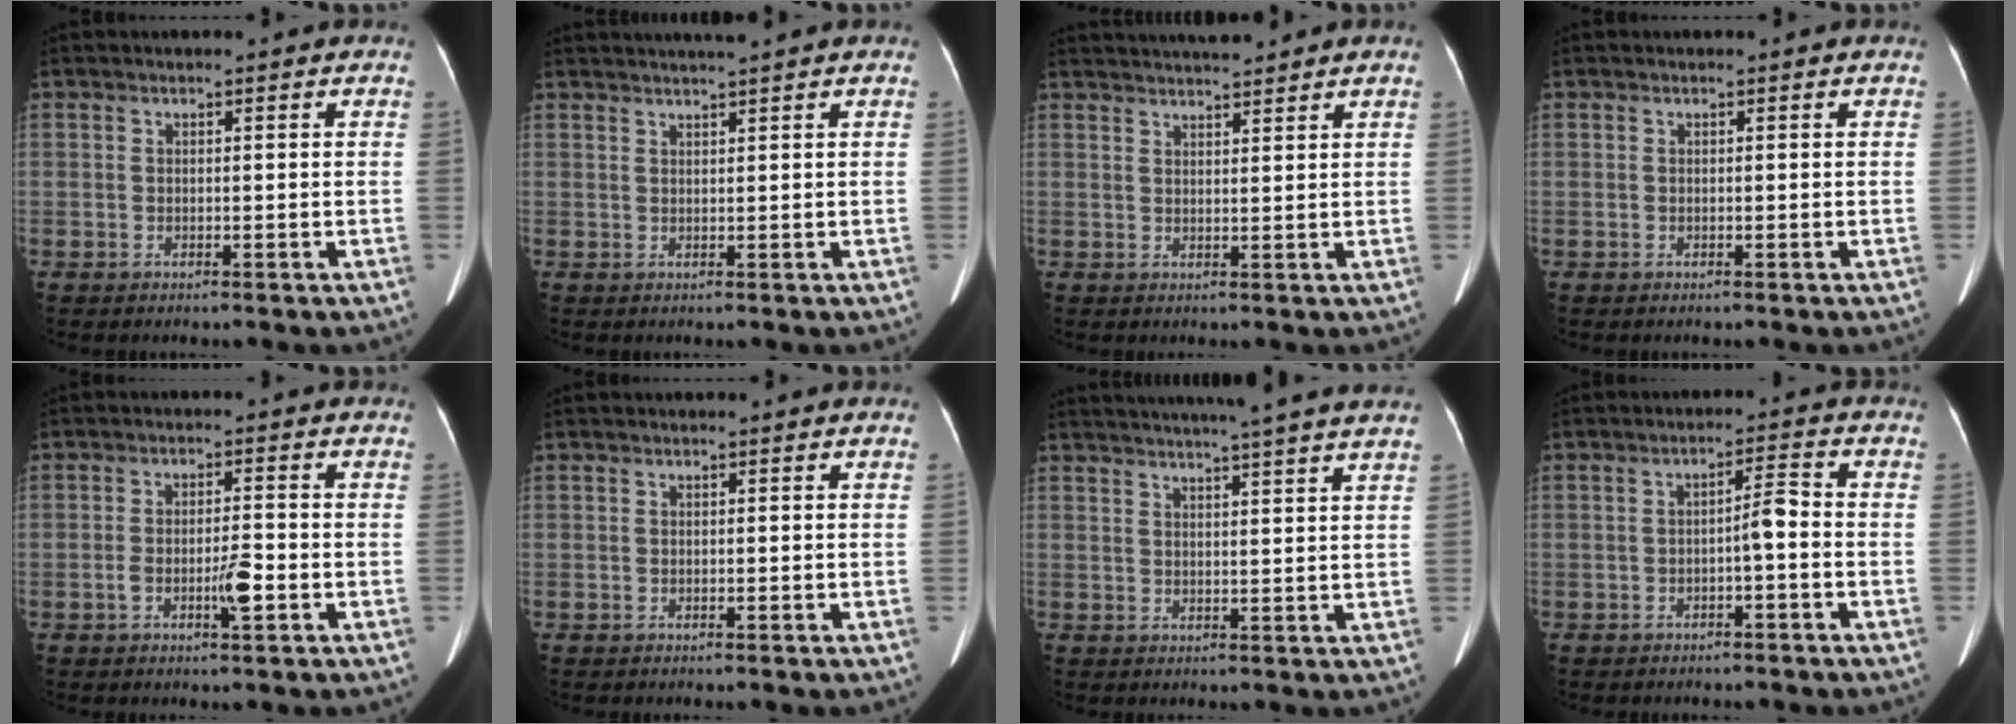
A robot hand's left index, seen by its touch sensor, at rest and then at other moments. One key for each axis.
{"total": 3.3, "fx": 3.0, "fy": -0.6, "fz": 1.3, "tx": -0.013, "ty": 0.019, "tz": 0.047}
{"total": 6.4, "fx": 6.1, "fy": 0.3, "fz": 2.1, "tx": -0.032, "ty": 0.024, "tz": 0.091}
{"total": 0.0}
{"total": 4.1, "fx": -1.5, "fy": 0.7, "fz": 3.7, "tx": -0.067, "ty": 0.001, "tz": -0.025}
{"total": 0.0}
{"total": 14.7, "fx": 12.9, "fy": -0.9, "fz": 6.9, "tx": -0.114, "ty": 0.006, "tz": 0.160}
{"total": 3.2, "fx": -1.1, "fy": 0.6, "fz": 2.9, "tx": -0.044, "ty": 0.015, "tz": -0.016}